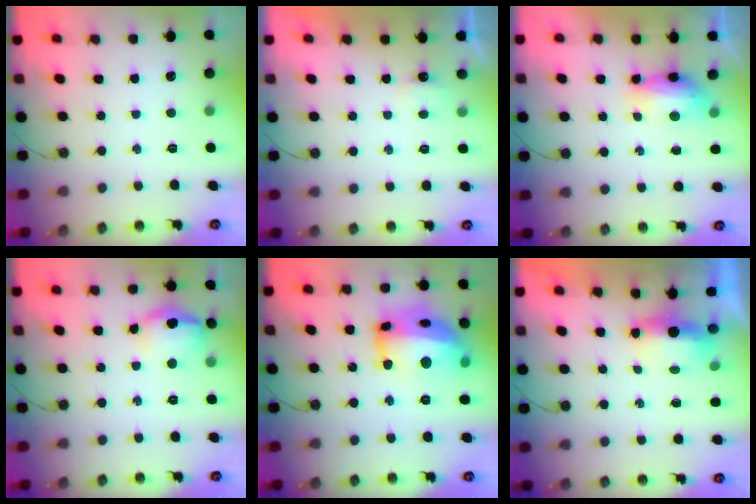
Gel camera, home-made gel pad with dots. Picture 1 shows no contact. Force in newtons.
{"total": 2.5, "press": 2.4, "slide": 0.5}
{"total": 7.5, "press": 7.4, "slide": 1.0}
{"total": 11.9, "press": 11.7, "slide": 2.2}
{"total": 19.2, "press": 19.1, "slide": 1.7}
{"total": 6.6, "press": 5.4, "slide": 3.9}